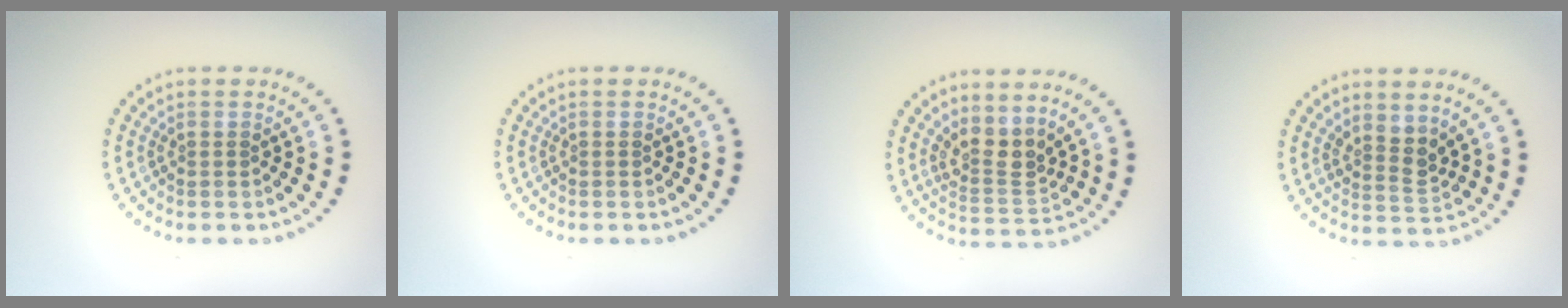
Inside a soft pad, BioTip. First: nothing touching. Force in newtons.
{"total": 0.0}
{"total": 3.0, "press": 2.3, "slide": 1.9}
{"total": 2.2, "press": 1.7, "slide": 1.3}